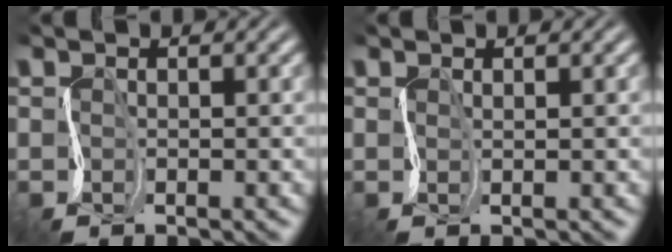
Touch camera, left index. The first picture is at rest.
{"total": 0.7, "force": [0.6, -0.2, -0.1], "torque": [-0.001, 0.006, 0.015]}